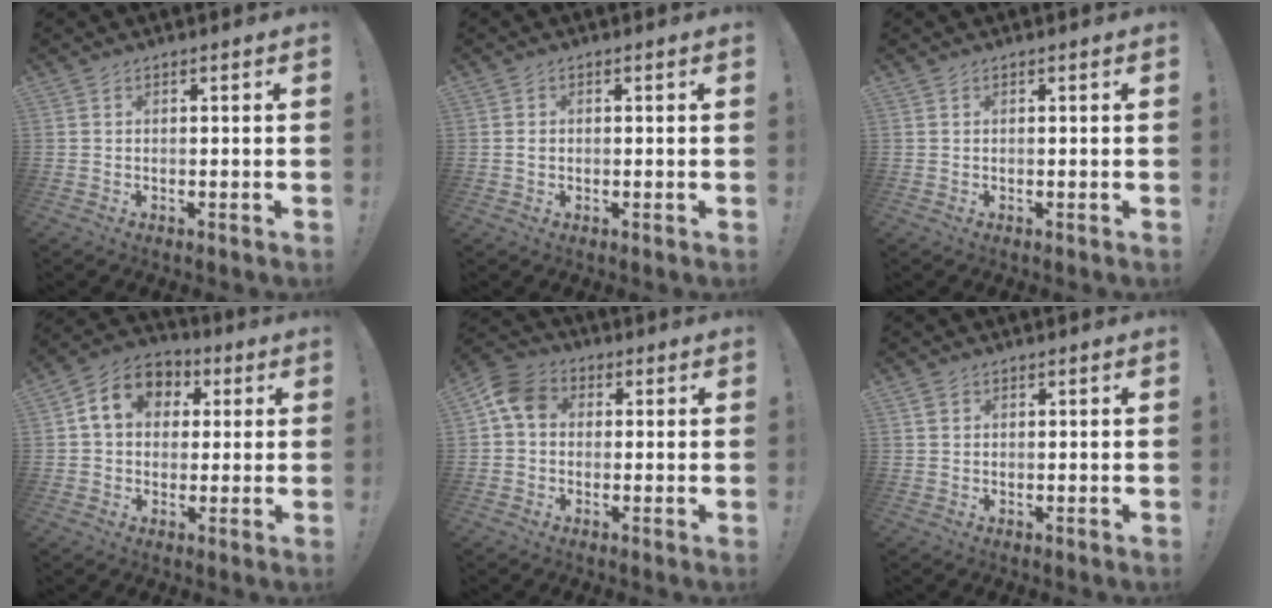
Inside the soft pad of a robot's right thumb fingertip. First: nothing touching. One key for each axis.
{"total": 0.8, "fx": -0.2, "fy": 0.7, "fz": 0.4, "tx": -0.014, "ty": 0.006, "tz": -0.002}
{"total": 0.0}
{"total": 11.6, "fx": 3.3, "fy": 9.3, "fz": 6.2, "tx": -0.094, "ty": 0.006, "tz": 0.067}
{"total": 7.9, "fx": 1.5, "fy": 6.0, "fz": 4.8, "tx": -0.090, "ty": 0.010, "tz": 0.034}
{"total": 1.2, "fx": 0.7, "fy": 0.9, "fz": 0.3, "tx": -0.005, "ty": 0.001, "tz": 0.013}